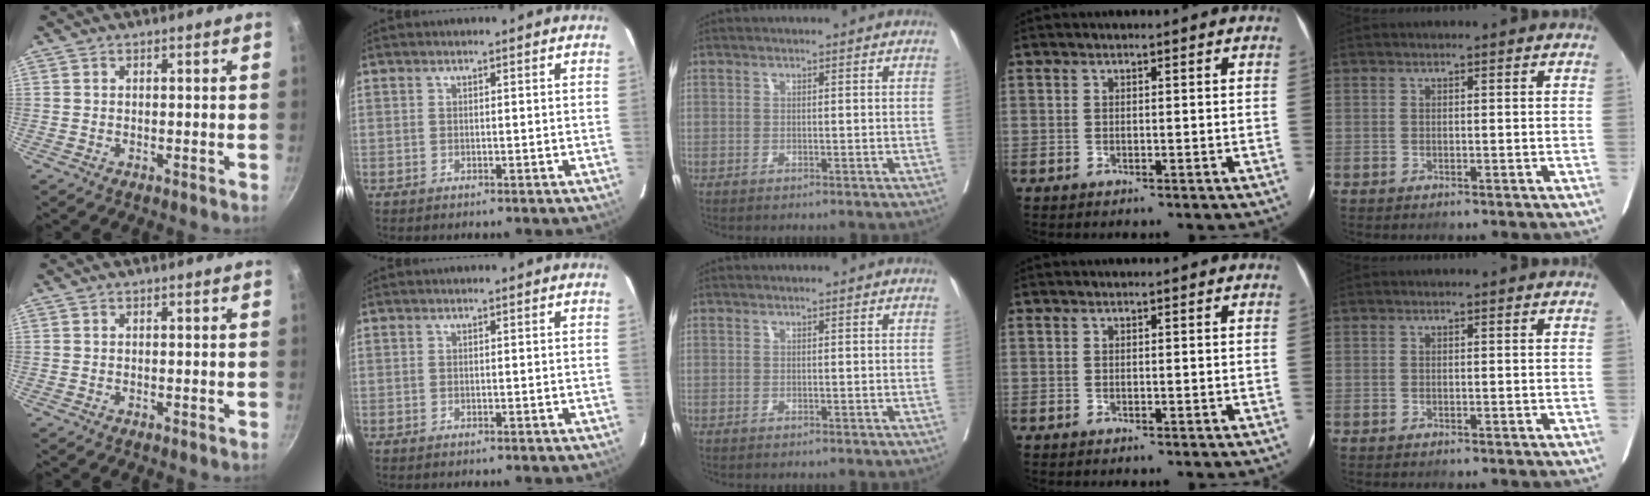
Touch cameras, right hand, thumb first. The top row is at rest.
{}